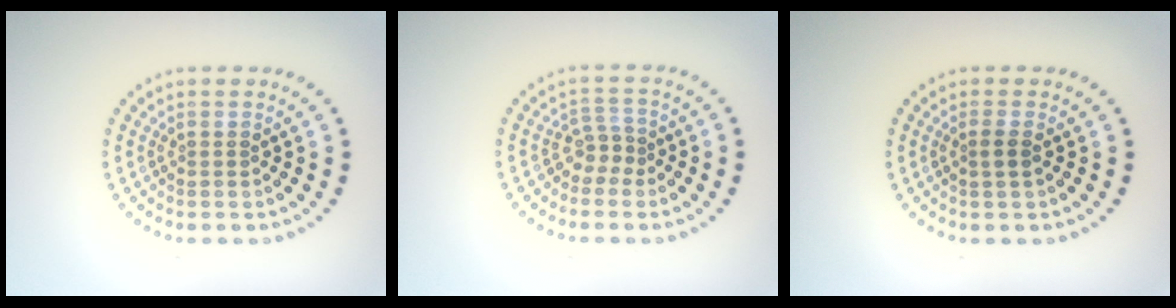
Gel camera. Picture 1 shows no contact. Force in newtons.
{"total": 1.9, "press": 1.3, "slide": 1.4}
{"total": 1.1, "press": 0.9, "slide": 0.7}